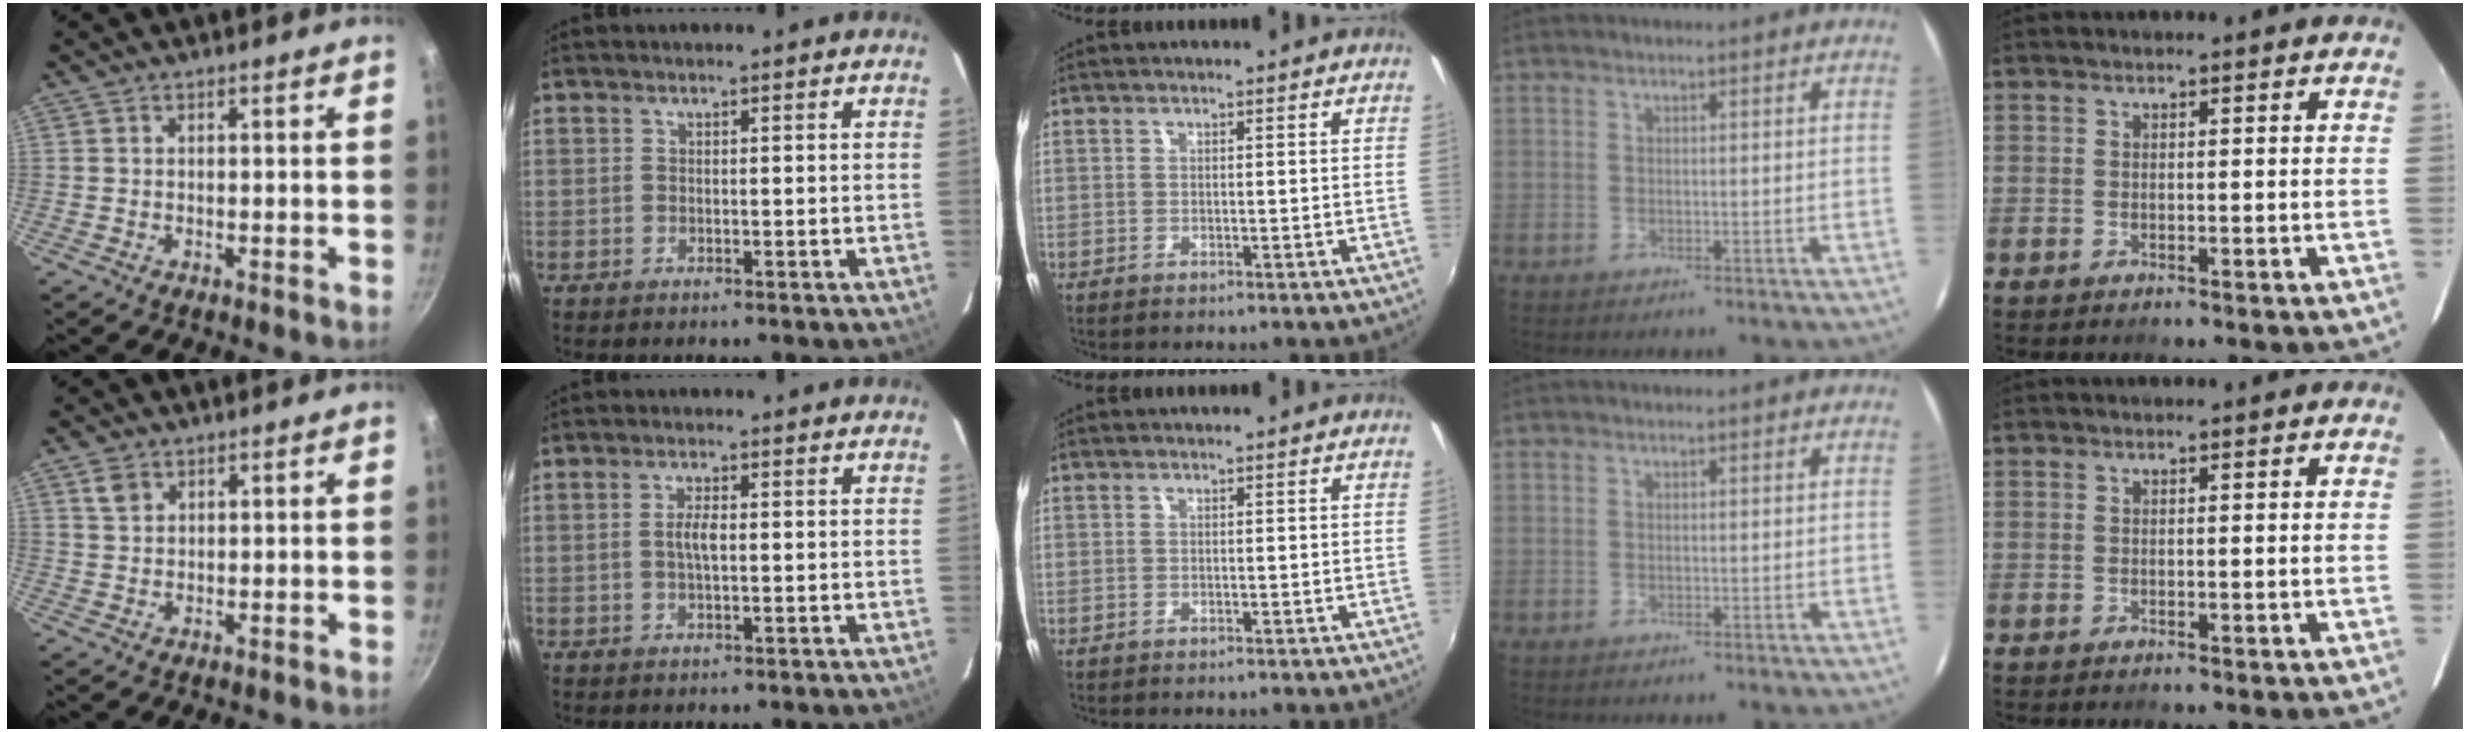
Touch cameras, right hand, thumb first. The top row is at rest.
{"thumb": {"total": 2.9, "force": [1.5, 2.0, 1.4], "torque": [-0.017, -0.001, 0.030]}, "index": {"total": 2.8, "force": [0.0, 0.9, 2.7], "torque": [-0.052, 0.003, 0.000]}}